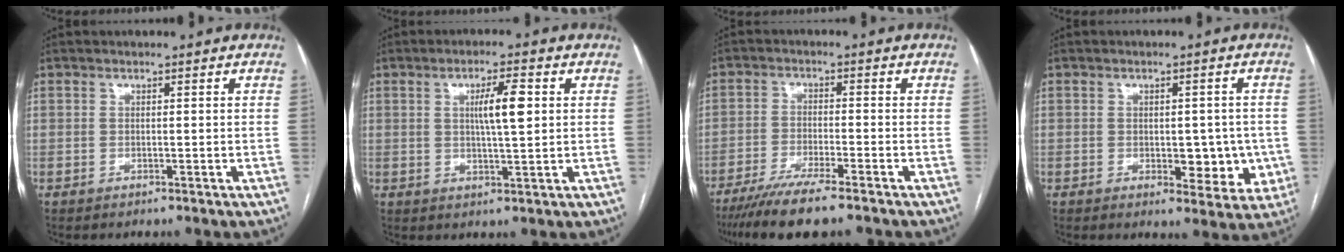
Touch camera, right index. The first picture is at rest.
{"total": 5.6, "force": [1.4, 0.6, 5.4], "torque": [-0.094, 0.004, 0.025]}
{"total": 8.5, "force": [-6.6, 0.4, 5.2], "torque": [-0.086, -0.021, -0.114]}
{"total": 7.1, "force": [-1.2, 3.9, 5.8], "torque": [-0.052, 0.004, -0.006]}